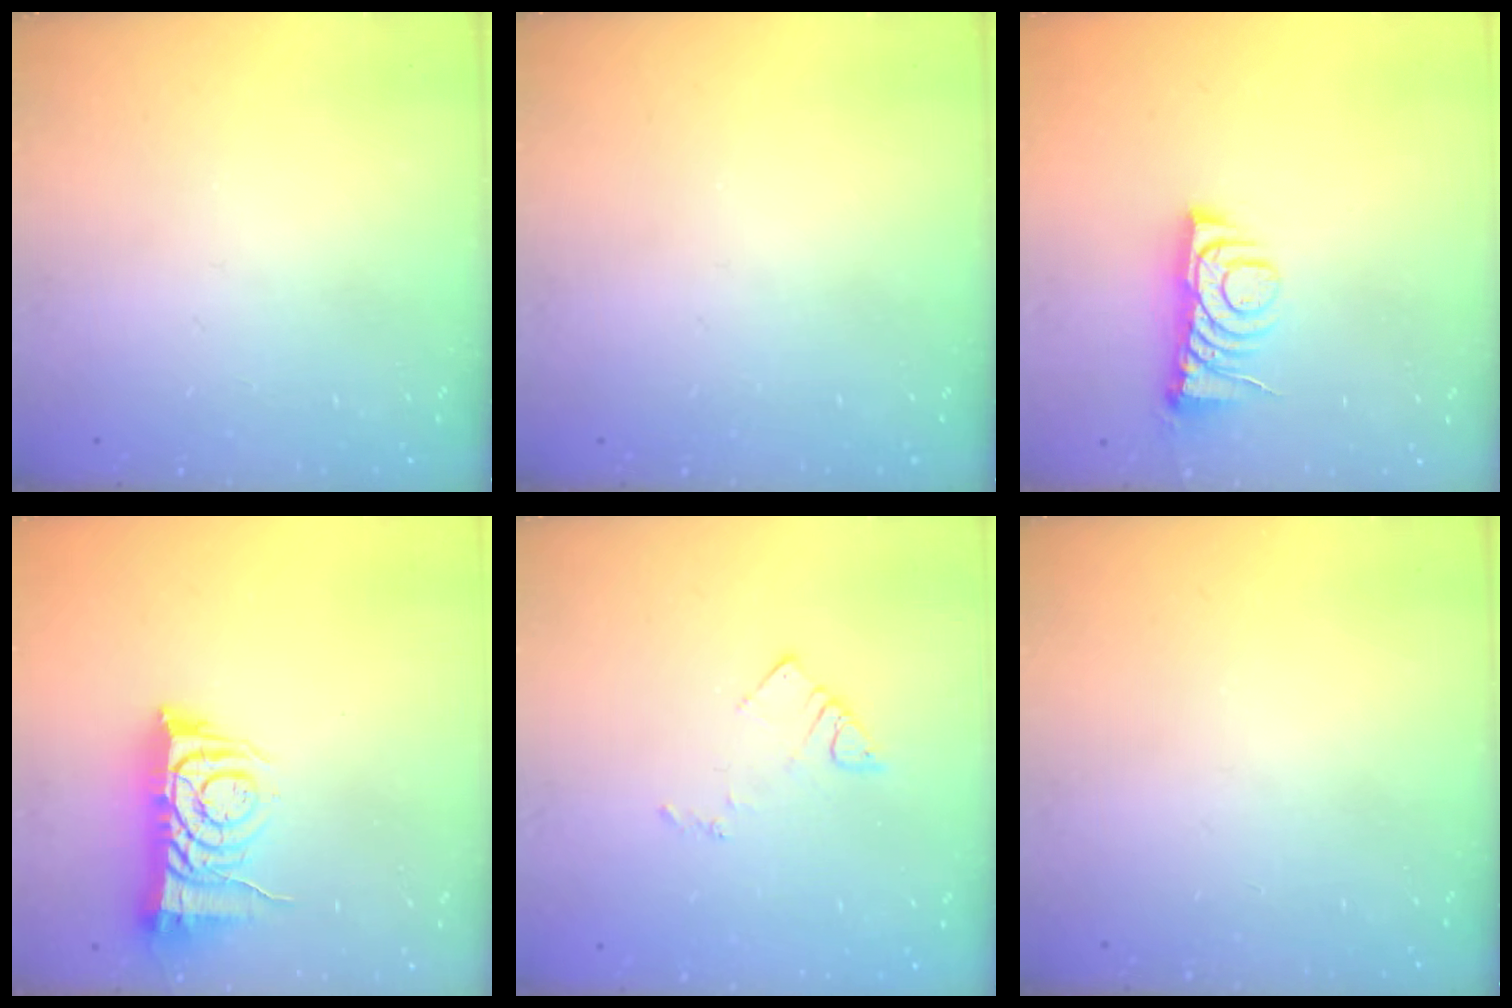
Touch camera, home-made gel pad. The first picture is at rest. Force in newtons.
{"total": 0.0}
{"total": 7.0, "press": 6.9, "slide": 0.9}
{"total": 8.5, "press": 8.5, "slide": 0.9}
{"total": 5.1, "press": 5.1, "slide": 0.3}
{"total": 0.0}